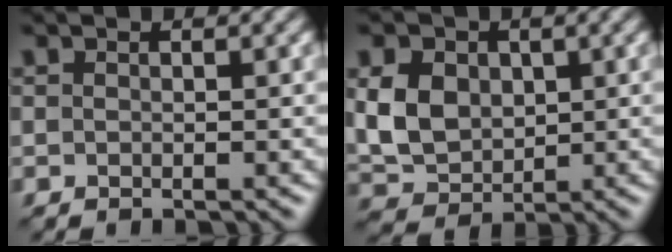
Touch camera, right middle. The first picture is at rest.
{"total": 5.2, "force": [0.8, 4.0, 3.3], "torque": [-0.072, -0.001, 0.013]}